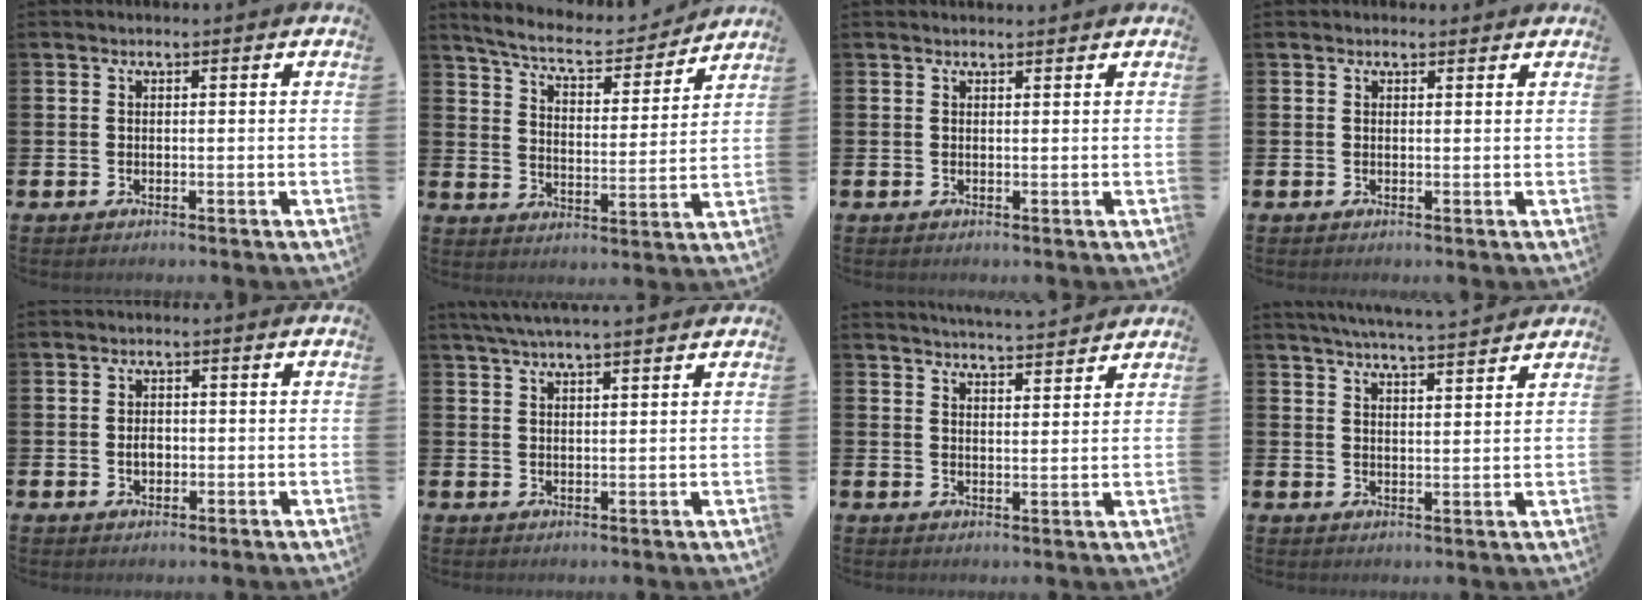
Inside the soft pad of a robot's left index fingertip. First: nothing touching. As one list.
[{"total": 7.2, "force": [6.7, 1.3, 2.4], "torque": [-0.074, -0.049, 0.112]}, {"total": 0.5, "force": [0.5, -0.1, 0.1], "torque": [0.007, -0.004, 0.007]}, {"total": 0.6, "force": [0.5, 0.4, 0.1], "torque": [0.006, 0.001, 0.007]}, {"total": 1.9, "force": [-0.1, 1.4, 1.3], "torque": [-0.008, 0.000, -0.008]}, {"total": 4.0, "force": [3.6, 0.2, 1.8], "torque": [-0.043, -0.005, 0.066]}, {"total": 4.2, "force": [4.2, -0.3, 0.1], "torque": [-0.011, -0.029, 0.075]}, {"total": 5.0, "force": [4.9, -0.5, 1.0], "torque": [-0.029, -0.028, 0.086]}]